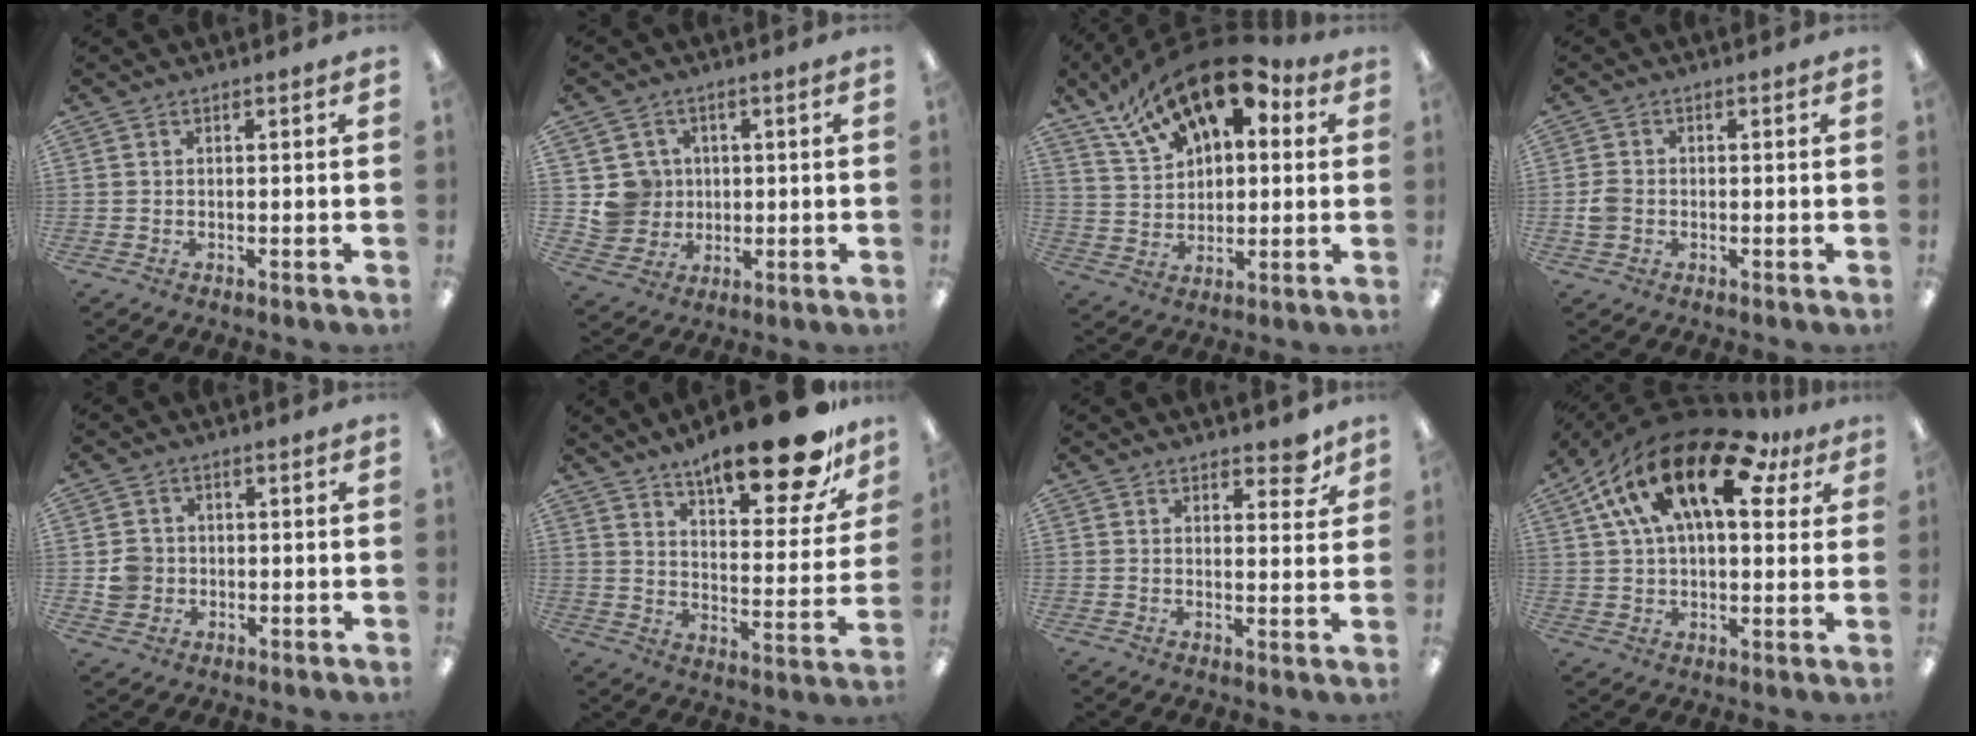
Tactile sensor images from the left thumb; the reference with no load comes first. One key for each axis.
{"total": 8.0, "fx": 1.3, "fy": 7.9, "fz": 0.7, "tx": -0.026, "ty": 0.004, "tz": 0.033}
{"total": 17.9, "fx": 11.8, "fy": 8.7, "fz": 10.2, "tx": -0.181, "ty": -0.064, "tz": 0.214}
{"total": 3.3, "fx": -0.7, "fy": 2.7, "fz": 1.7, "tx": -0.027, "ty": 0.007, "tz": -0.012}
{"total": 4.8, "fx": -0.4, "fy": 4.7, "fz": 1.2, "tx": -0.010, "ty": 0.007, "tz": -0.007}
{"total": 20.1, "fx": 14.7, "fy": 6.0, "fz": 12.3, "tx": -0.168, "ty": -0.100, "tz": 0.237}
{"total": 5.6, "fx": 4.3, "fy": 2.5, "fz": 2.6, "tx": -0.021, "ty": -0.022, "tz": 0.071}
{"total": 21.7, "fx": 10.6, "fy": 10.4, "fz": 15.8, "tx": -0.296, "ty": -0.041, "tz": 0.177}